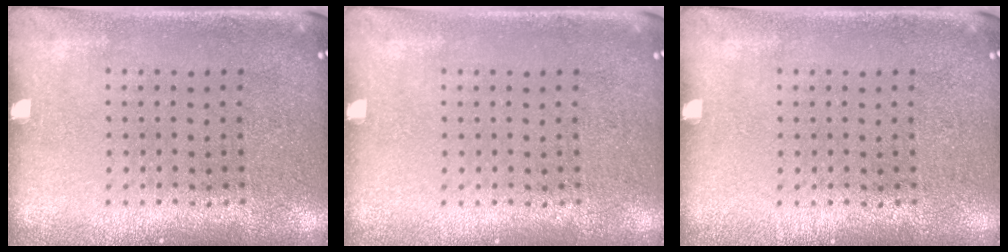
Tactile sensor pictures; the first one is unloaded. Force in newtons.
{"total": 0.0}
{"total": 0.0}